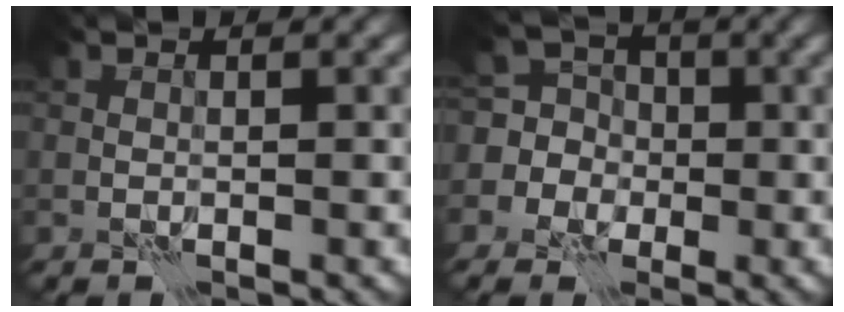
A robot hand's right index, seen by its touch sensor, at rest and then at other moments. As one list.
[{"total": 9.0, "force": [-0.6, 8.7, 2.4], "torque": [-0.068, 0.033, -0.049]}]